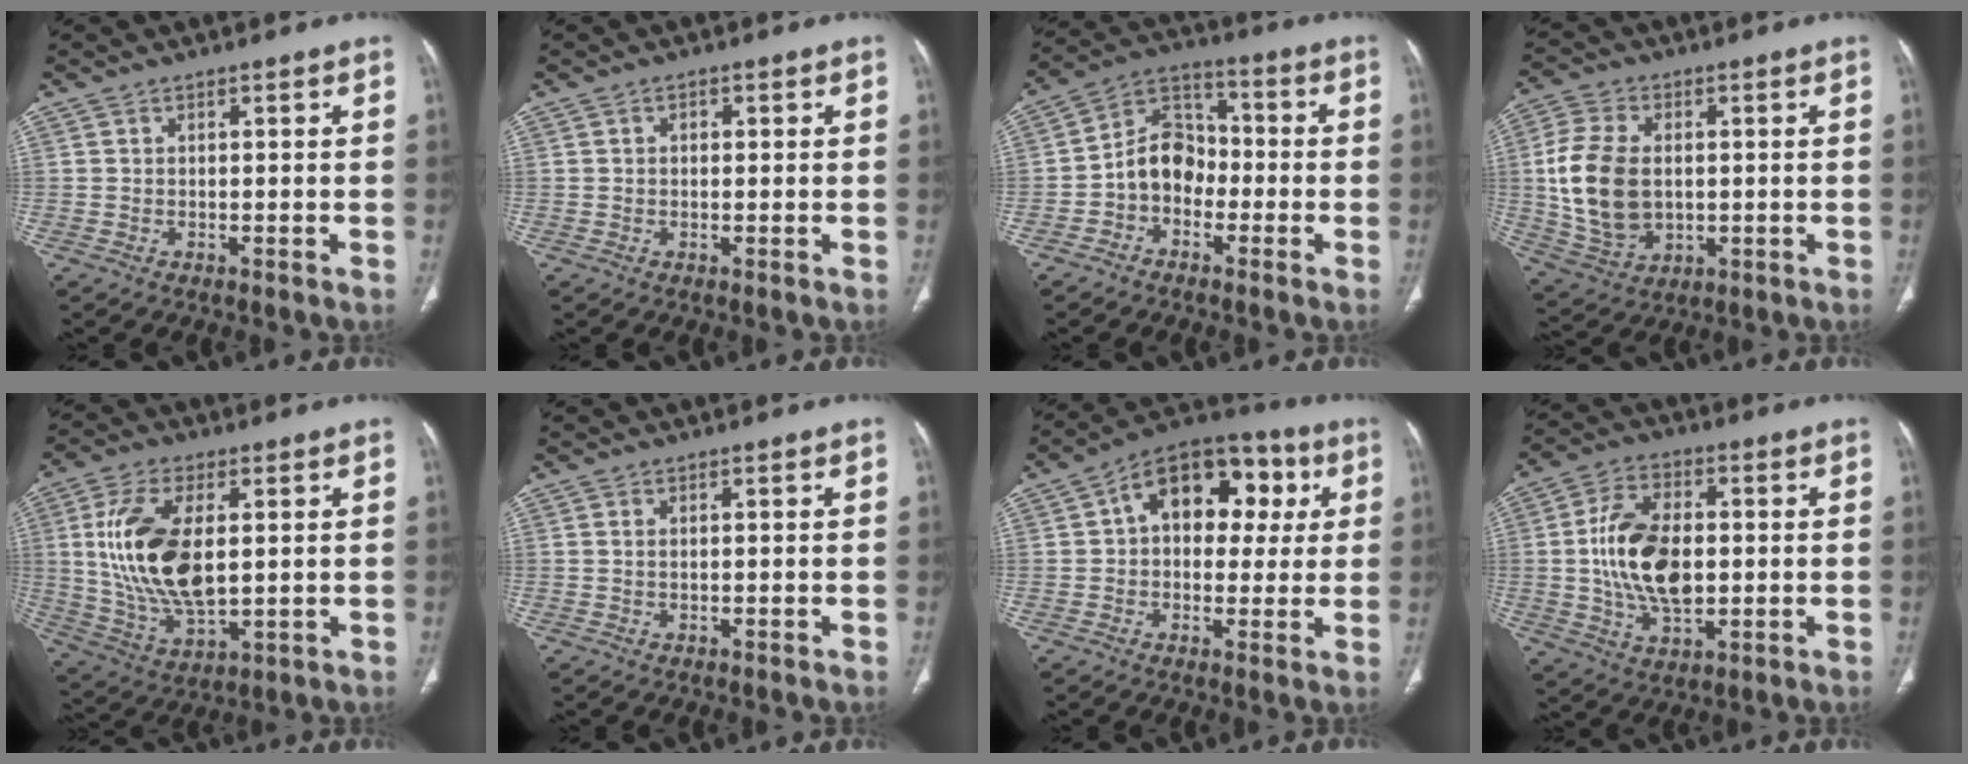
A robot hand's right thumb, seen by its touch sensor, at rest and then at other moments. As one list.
[{"total": 1.3, "force": [0.3, 0.9, 0.8], "torque": [-0.011, 0.002, 0.005]}, {"total": 9.6, "force": [-2.5, 7.5, 5.4], "torque": [-0.068, 0.041, -0.061]}, {"total": 14.9, "force": [0.6, 10.0, 11.0], "torque": [-0.214, -0.004, 0.022]}, {"total": 17.4, "force": [2.4, 8.8, 14.8], "torque": [-0.292, -0.013, 0.054]}, {"total": 0.6, "force": [0.2, 0.3, 0.5], "torque": [-0.015, 0.002, 0.005]}, {"total": 16.9, "force": [3.8, 11.3, 11.9], "torque": [-0.121, 0.029, 0.047]}, {"total": 15.0, "force": [0.2, 8.7, 12.2], "torque": [-0.216, 0.005, 0.005]}]